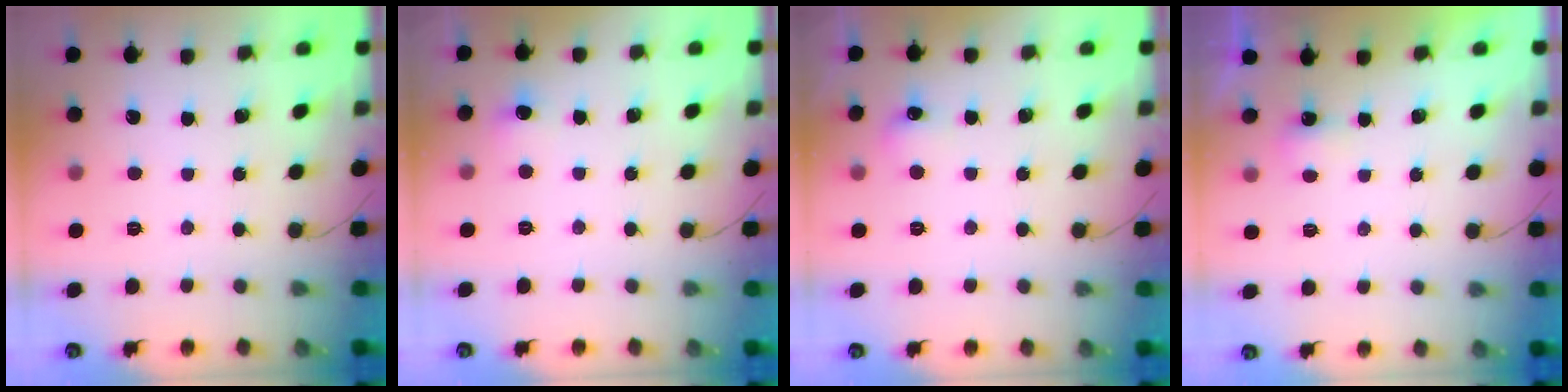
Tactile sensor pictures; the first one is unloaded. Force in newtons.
{"total": 6.0, "press": 4.2, "slide": 4.2}
{"total": 5.3, "press": 5.1, "slide": 1.3}
{"total": 2.3, "press": 2.2, "slide": 0.6}